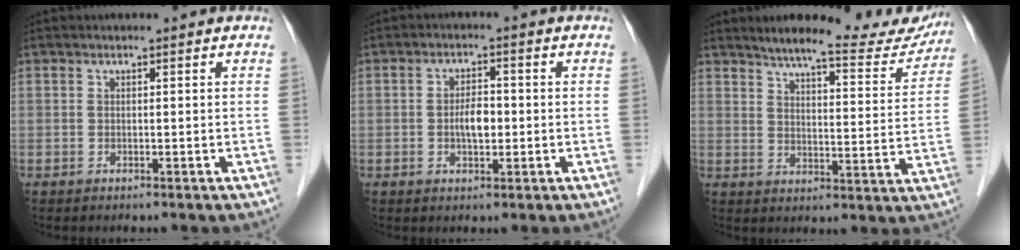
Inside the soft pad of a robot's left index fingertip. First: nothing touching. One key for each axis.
{"total": 3.8, "fx": -0.5, "fy": 1.7, "fz": 3.3, "tx": -0.062, "ty": 0.004, "tz": -0.009}
{"total": 16.1, "fx": 14.7, "fy": 2.8, "fz": 6.1, "tx": -0.072, "ty": -0.023, "tz": 0.180}